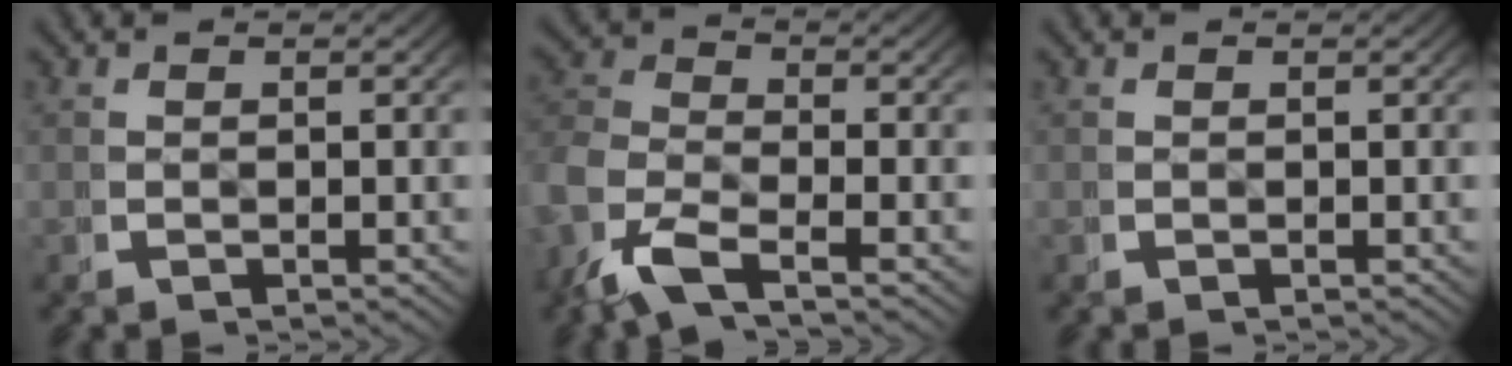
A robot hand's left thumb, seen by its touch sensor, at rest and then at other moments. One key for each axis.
{"total": 6.3, "fx": -2.0, "fy": 4.0, "fz": 4.4, "tx": -0.107, "ty": -0.015, "tz": -0.040}
{"total": 0.0}